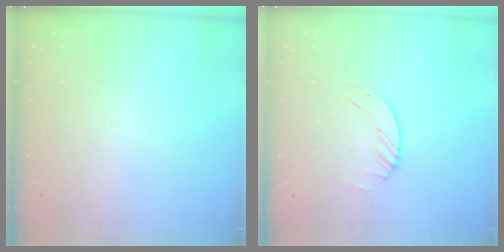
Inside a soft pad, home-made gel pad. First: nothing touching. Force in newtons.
{"total": 1.2, "press": 1.2, "slide": 0.2}